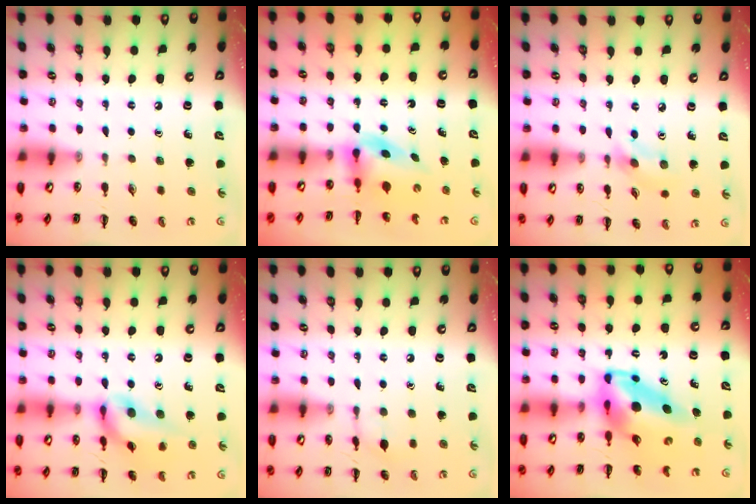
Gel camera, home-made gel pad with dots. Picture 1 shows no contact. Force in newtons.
{"total": 3.6, "press": 3.5, "slide": 0.5}
{"total": 2.9, "press": 2.9, "slide": 0.7}
{"total": 13.9, "press": 13.8, "slide": 1.6}
{"total": 7.1, "press": 6.8, "slide": 2.0}
{"total": 8.0, "press": 7.6, "slide": 2.5}